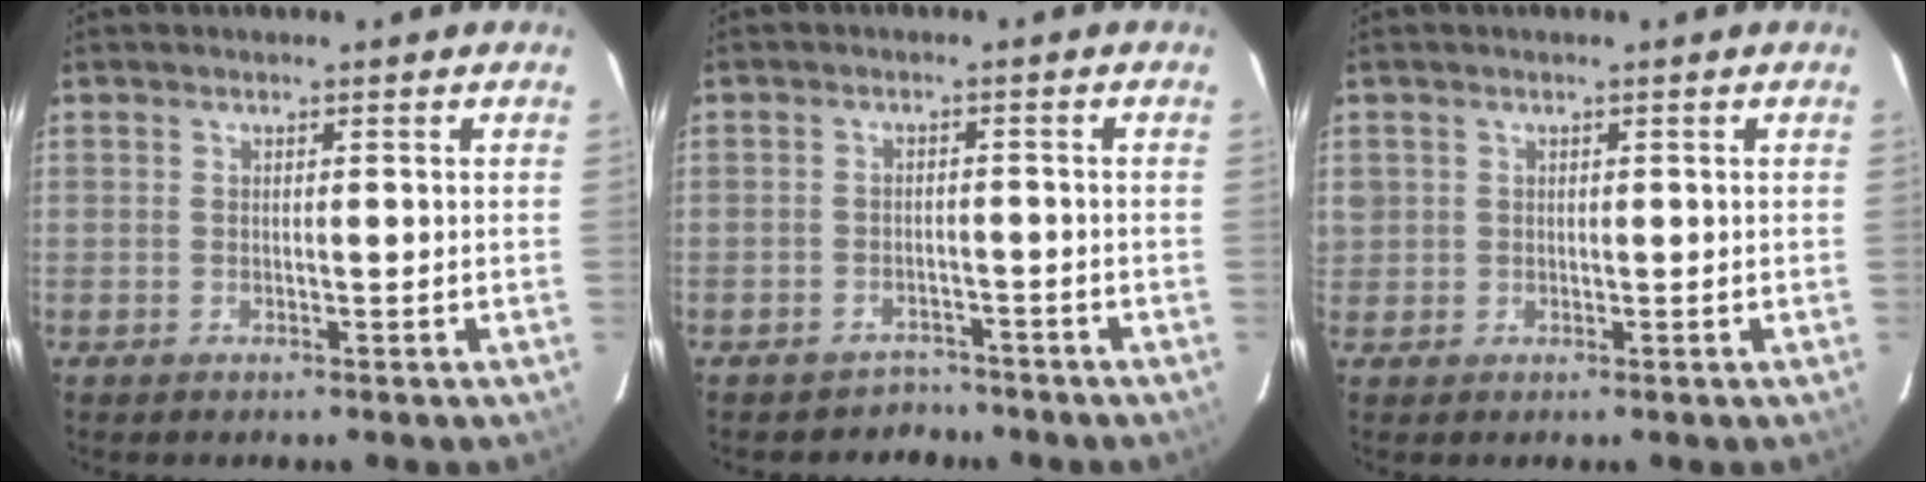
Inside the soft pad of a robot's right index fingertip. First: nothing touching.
{"total": 4.5, "force": [-3.7, 2.6, -0.2], "torque": [-0.004, 0.017, -0.053]}
{"total": 1.6, "force": [0.2, 1.6, 0.0], "torque": [0.005, 0.000, 0.003]}